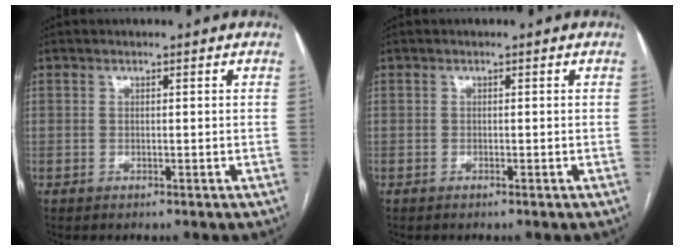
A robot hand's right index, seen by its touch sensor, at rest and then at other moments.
{"total": 0.0}